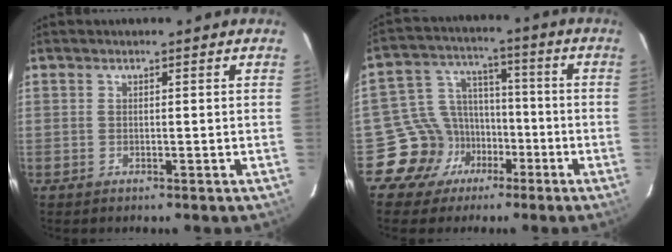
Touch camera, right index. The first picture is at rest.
{"total": 10.4, "force": [-5.5, 8.7, 1.1], "torque": [-0.034, 0.048, -0.085]}